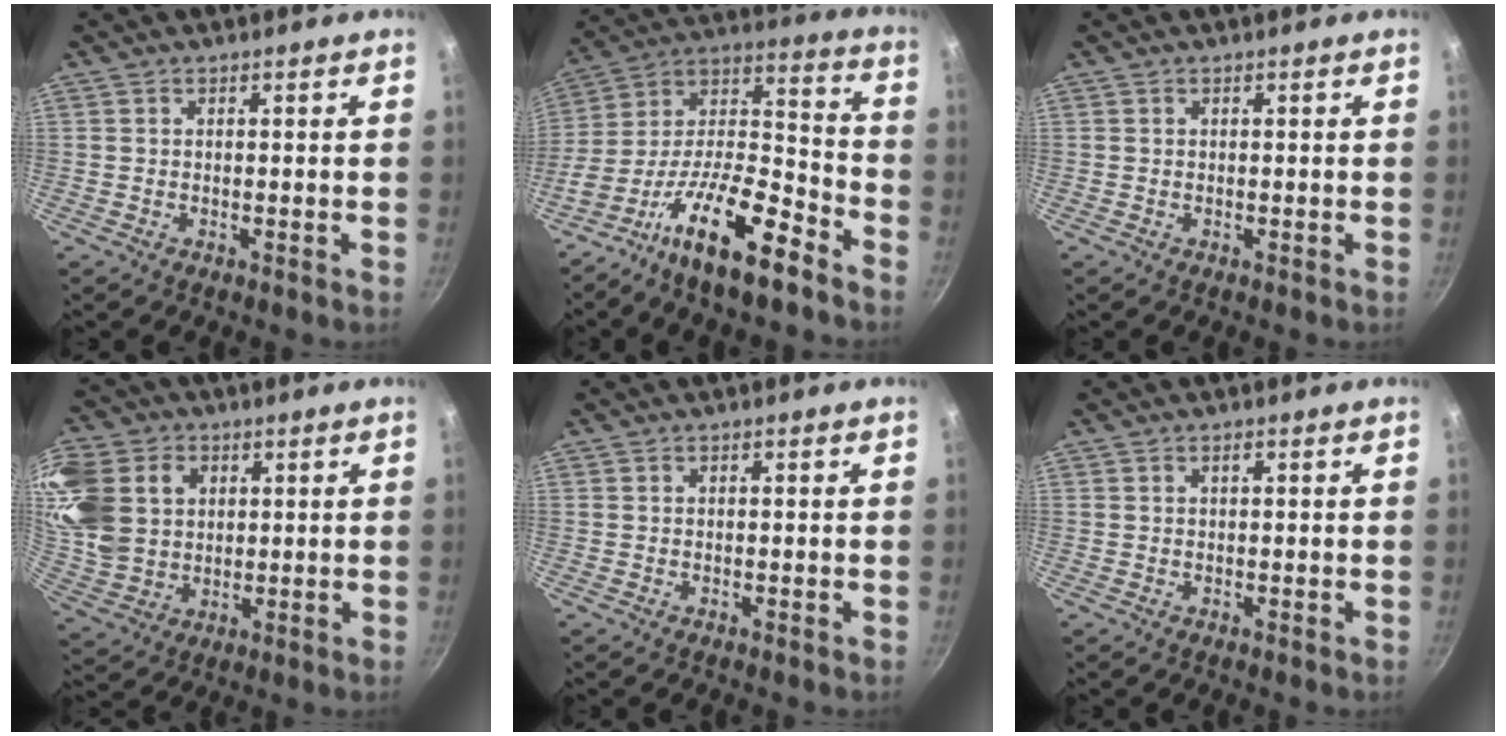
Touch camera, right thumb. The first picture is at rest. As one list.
[{"total": 20.3, "force": [-11.7, 7.2, 14.9], "torque": [-0.241, 0.087, -0.219]}, {"total": 0.0}, {"total": 19.3, "force": [5.2, 15.1, 10.9], "torque": [-0.234, 0.002, 0.106]}, {"total": 0.0}, {"total": 0.7, "force": [0.3, 0.2, 0.6], "torque": [-0.013, 0.005, 0.005]}]